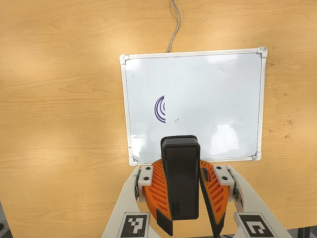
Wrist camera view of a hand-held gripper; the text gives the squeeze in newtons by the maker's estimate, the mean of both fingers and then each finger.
{"total": 12.0, "left": 10.5, "right": 13.5}